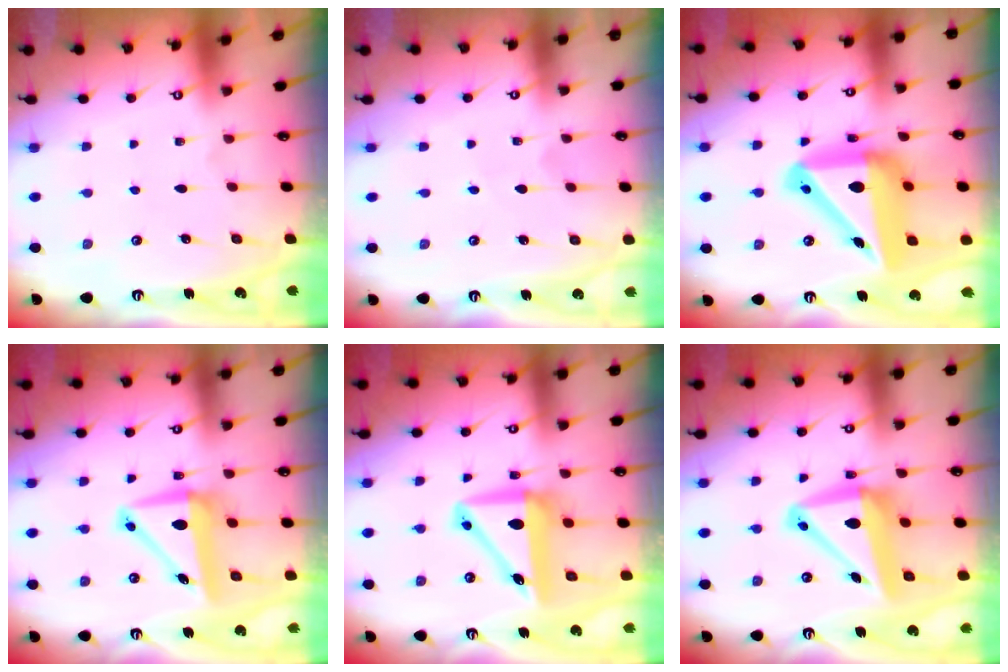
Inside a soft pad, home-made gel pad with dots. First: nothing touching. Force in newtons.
{"total": 2.5, "press": 2.5, "slide": 0.3}
{"total": 20.5, "press": 20.4, "slide": 2.5}
{"total": 8.1, "press": 7.9, "slide": 1.8}
{"total": 10.7, "press": 10.4, "slide": 2.5}
{"total": 12.9, "press": 12.6, "slide": 2.8}